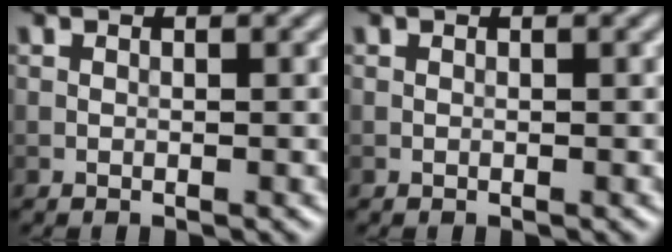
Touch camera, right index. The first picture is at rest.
{"total": 0.0}